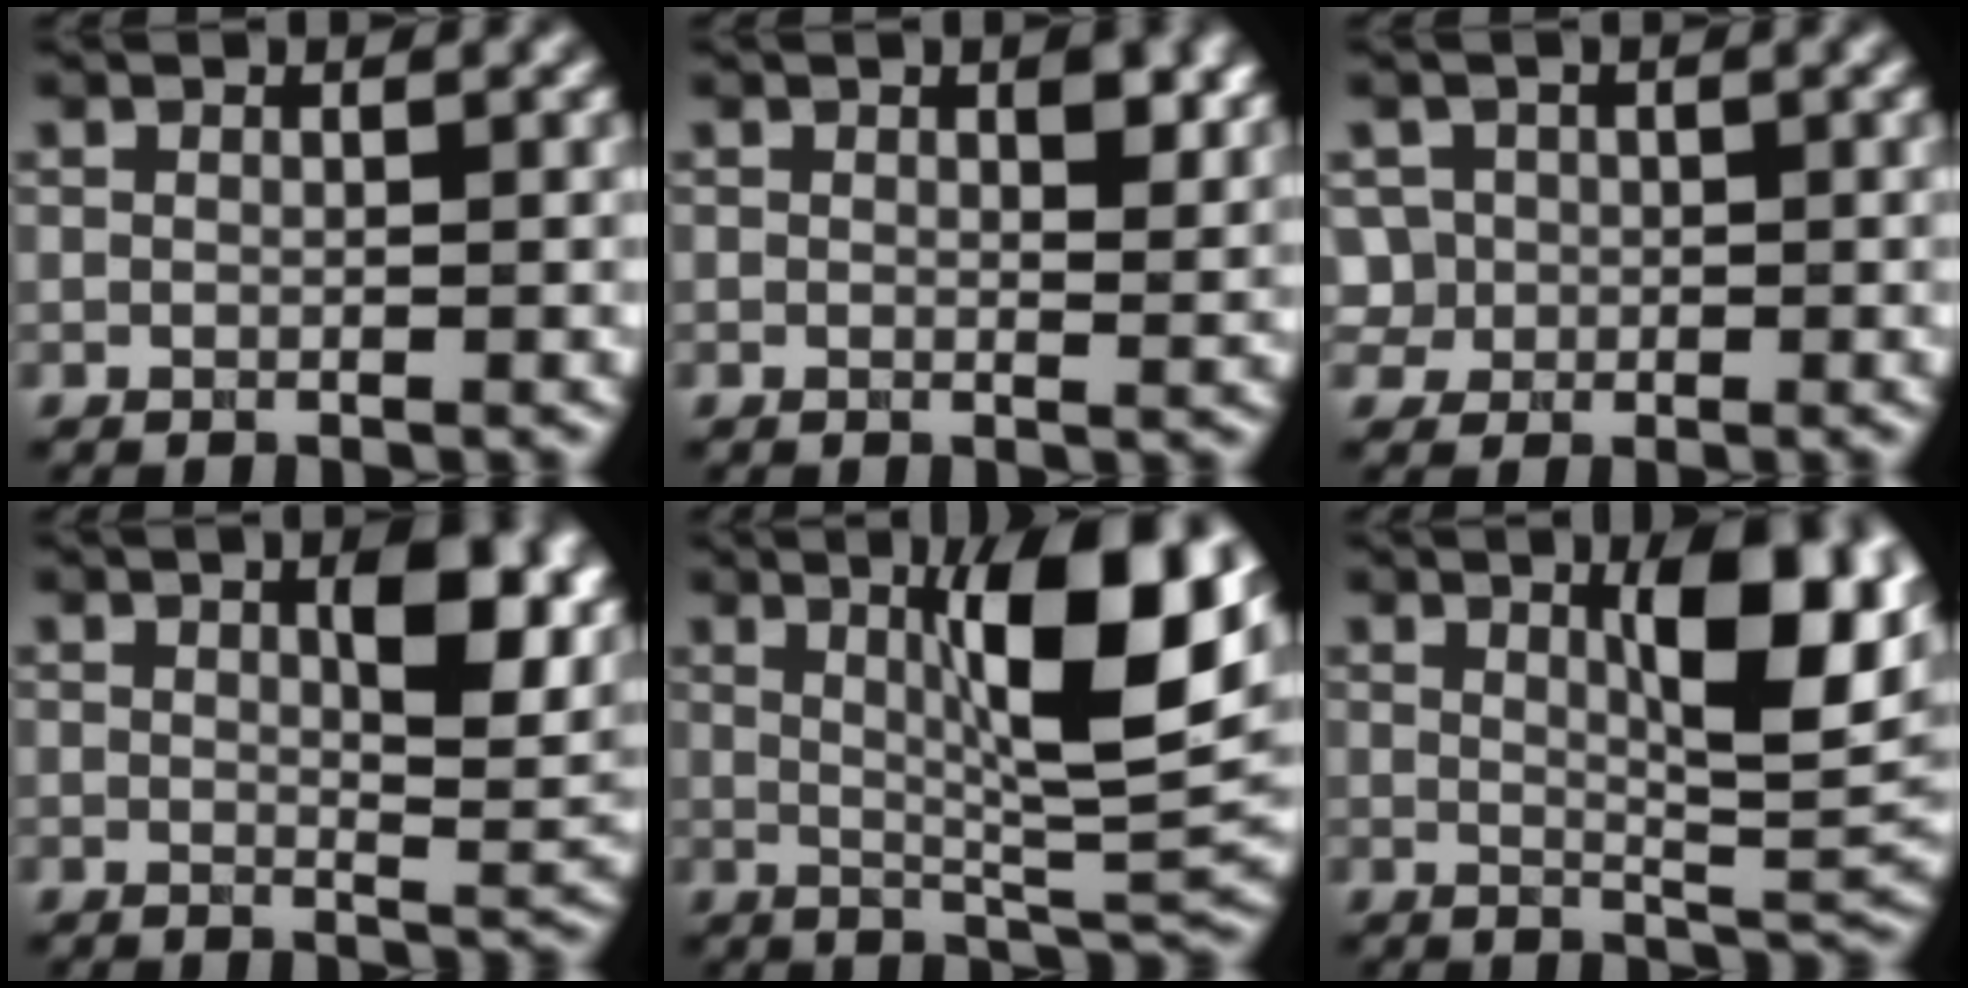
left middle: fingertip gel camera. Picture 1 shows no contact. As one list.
[{"total": 2.0, "force": [0.8, 0.8, 1.6], "torque": [-0.019, -0.003, 0.020]}, {"total": 2.6, "force": [-0.1, 2.5, 0.4], "torque": [-0.008, 0.014, 0.010]}, {"total": 7.0, "force": [2.3, 2.5, 6.1], "torque": [-0.081, 0.000, 0.043]}, {"total": 10.4, "force": [2.9, 2.2, 9.7], "torque": [-0.134, -0.001, 0.056]}, {"total": 8.5, "force": [2.9, 2.2, 7.7], "torque": [-0.099, 0.002, 0.055]}]